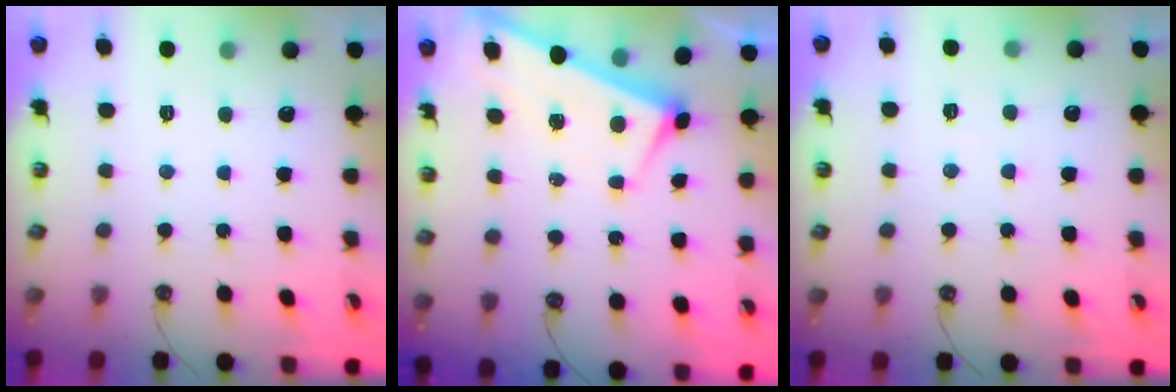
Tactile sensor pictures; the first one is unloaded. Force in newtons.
{"total": 2.8, "press": 2.8, "slide": 0.1}
{"total": 6.4, "press": 6.4, "slide": 0.2}